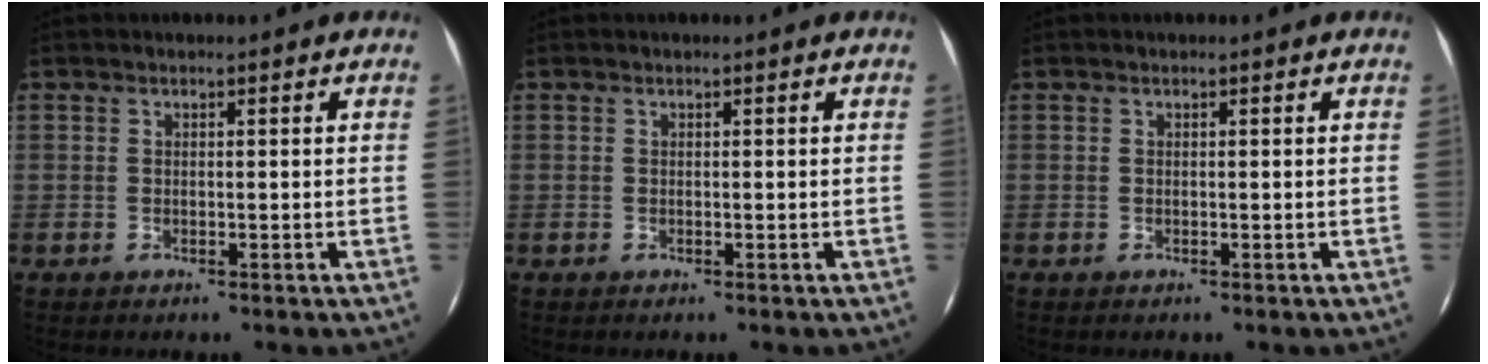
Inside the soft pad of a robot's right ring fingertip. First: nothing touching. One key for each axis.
{"total": 0.0}
{"total": 0.0}